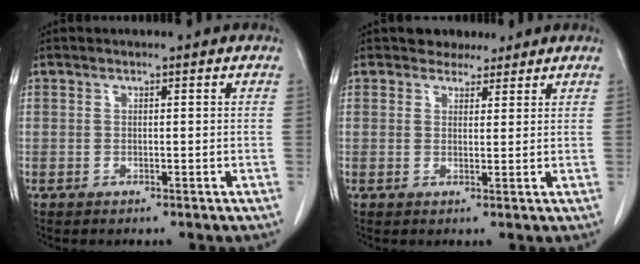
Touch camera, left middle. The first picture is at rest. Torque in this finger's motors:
{"motor_torque": [0.03, -0.03, -0.10, 0.01]}